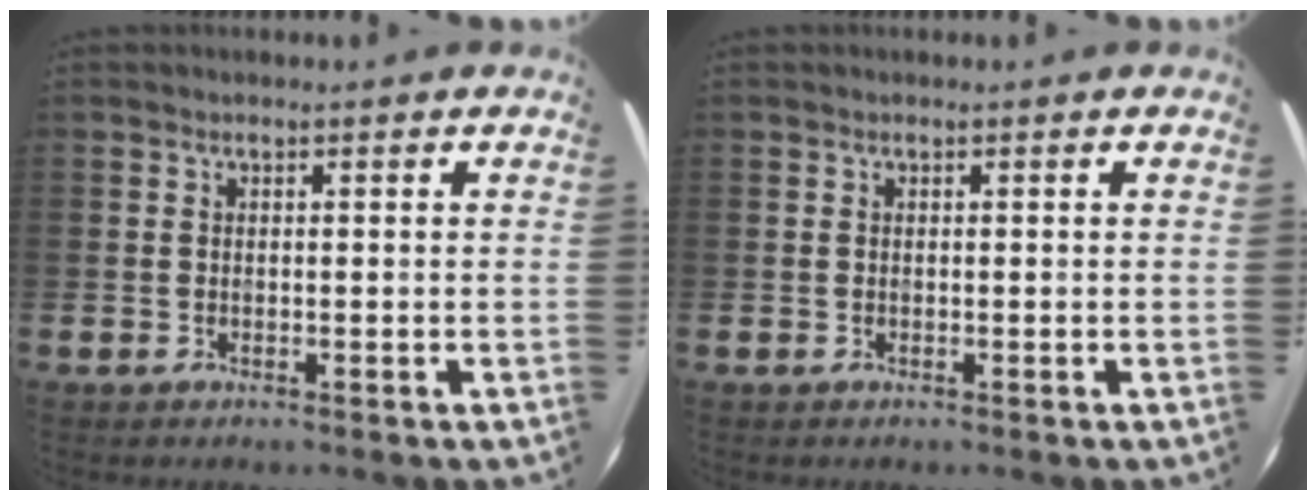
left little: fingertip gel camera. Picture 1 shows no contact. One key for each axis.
{"total": 0.0}